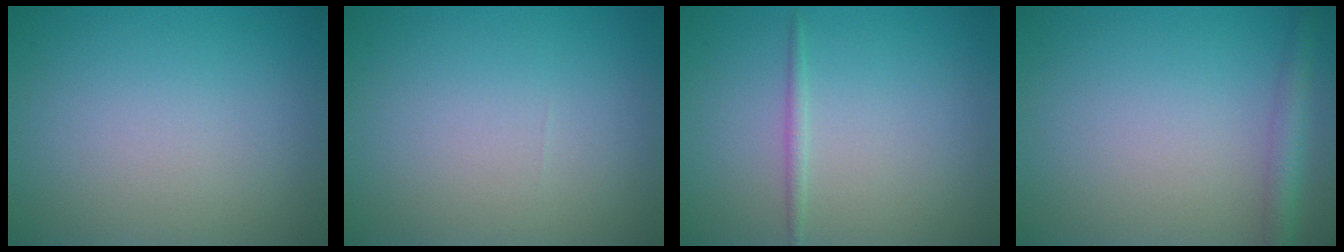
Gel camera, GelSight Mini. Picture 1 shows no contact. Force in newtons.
{"total": 0.0}
{"total": 0.9, "press": 0.9, "slide": 0.1}
{"total": 2.6, "press": 2.6, "slide": 0.0}